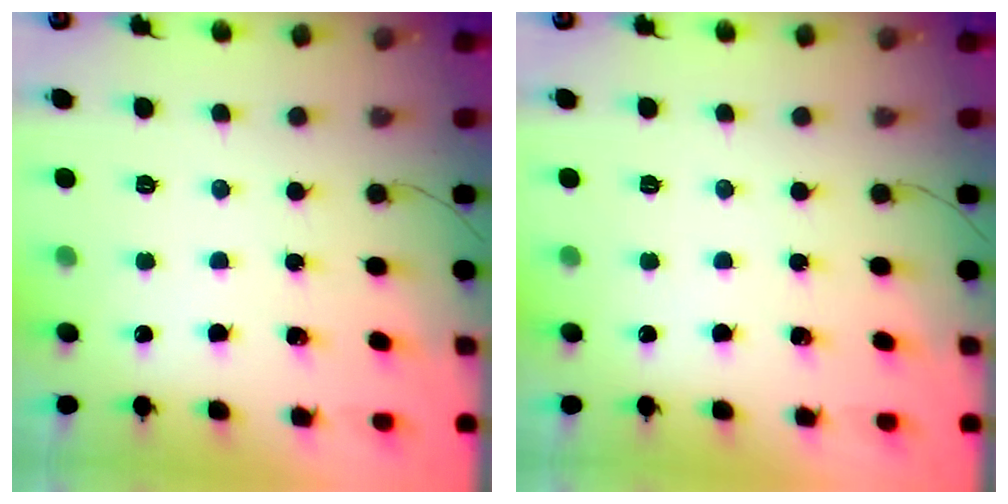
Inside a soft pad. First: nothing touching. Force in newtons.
{"total": 0.0}